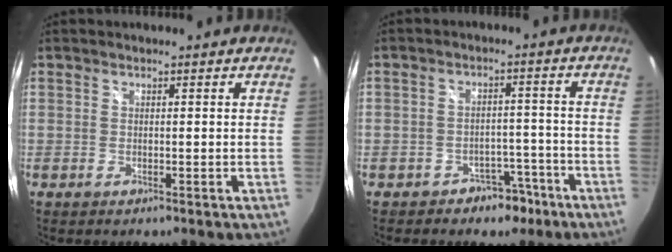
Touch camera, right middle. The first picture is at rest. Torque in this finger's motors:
{"motor_torque": [-0.84, -1.21, -0.77, -0.21]}